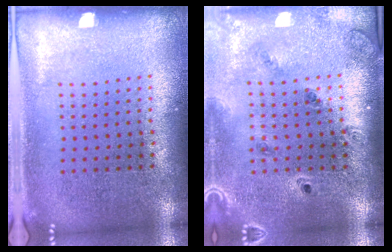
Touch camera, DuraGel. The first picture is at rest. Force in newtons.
{"total": 1.4, "press": 1.4, "slide": 0.1}